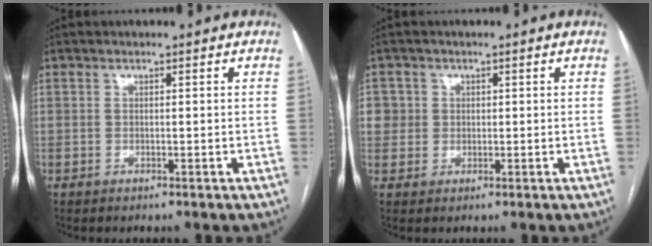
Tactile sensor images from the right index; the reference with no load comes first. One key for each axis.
{"total": 3.8, "fx": 0.7, "fy": 3.7, "fz": 0.4, "tx": 0.006, "ty": 0.014, "tz": 0.016}